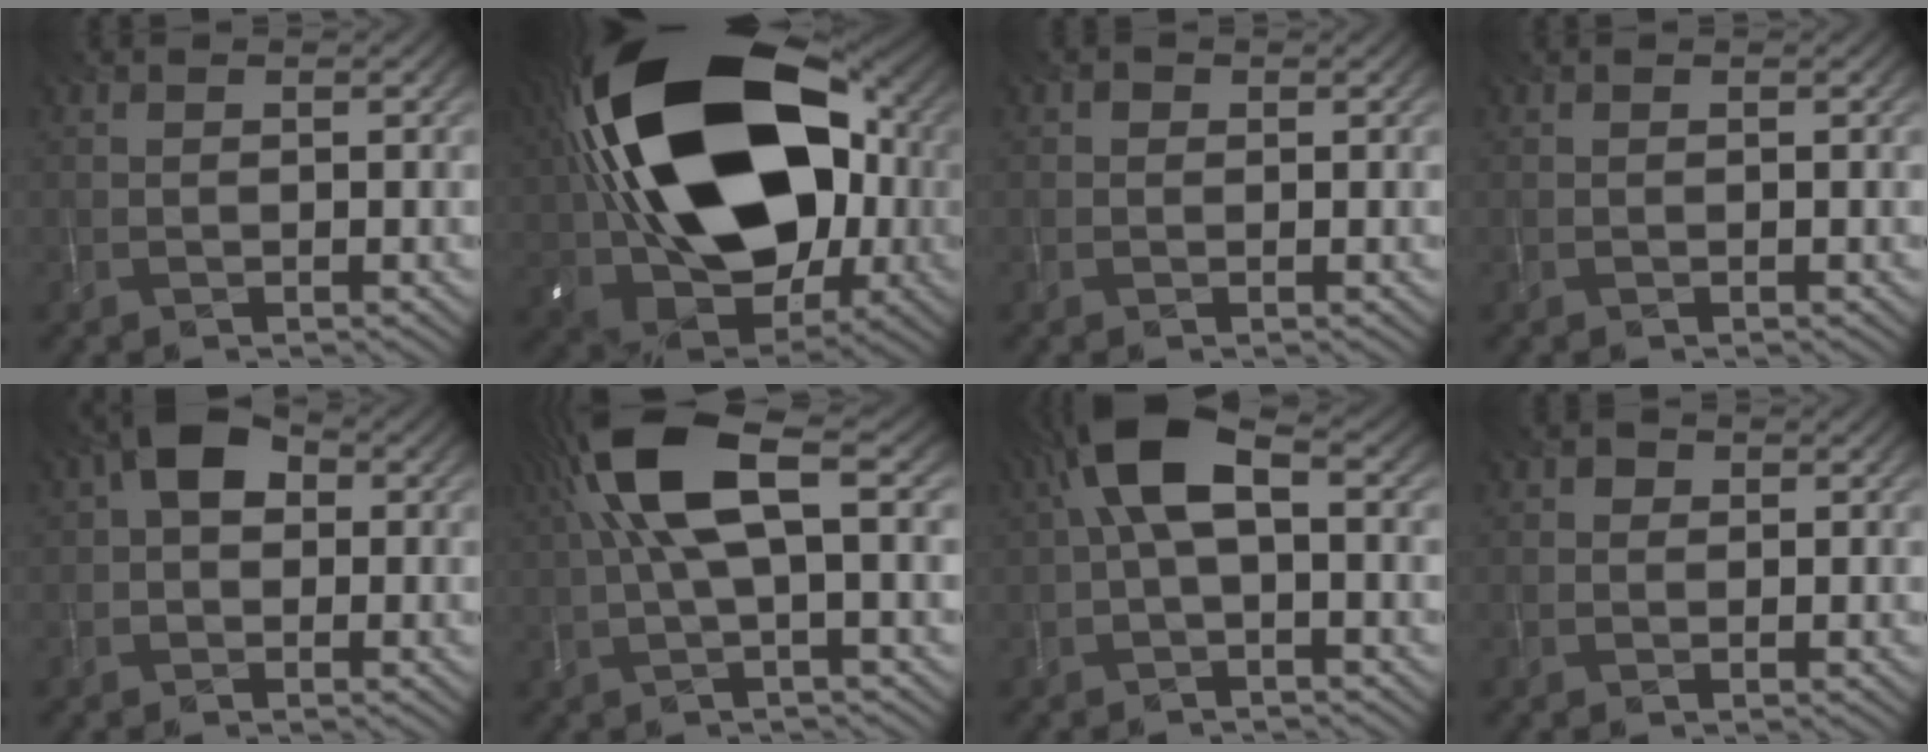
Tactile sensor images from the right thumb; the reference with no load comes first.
{"total": 23.2, "force": [3.1, 14.9, 17.5], "torque": [-0.347, 0.014, 0.048]}
{"total": 0.7, "force": [0.1, 0.7, 0.2], "torque": [-0.003, 0.000, -0.001]}
{"total": 0.0}
{"total": 4.6, "force": [0.8, 3.1, 3.2], "torque": [-0.054, 0.013, 0.001]}
{"total": 10.5, "force": [2.7, 2.8, 9.8], "torque": [-0.210, 0.027, 0.050]}
{"total": 7.2, "force": [1.2, 2.8, 6.5], "torque": [-0.135, 0.024, 0.013]}
{"total": 1.1, "force": [0.3, 1.0, 0.3], "torque": [-0.005, 0.001, 0.002]}